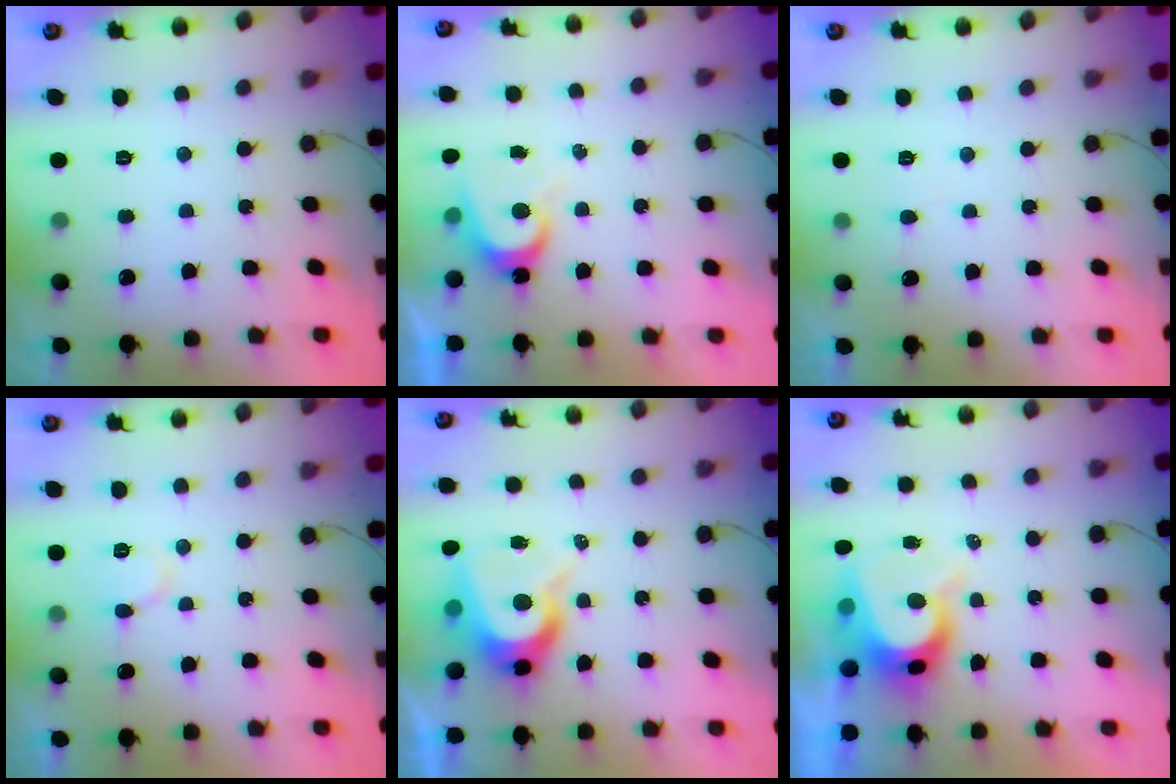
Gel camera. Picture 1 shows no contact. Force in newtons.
{"total": 4.8, "press": 4.8, "slide": 0.4}
{"total": 3.2, "press": 3.2, "slide": 0.2}
{"total": 6.4, "press": 6.4, "slide": 0.4}
{"total": 8.5, "press": 8.4, "slide": 0.8}
{"total": 8.3, "press": 8.2, "slide": 0.8}